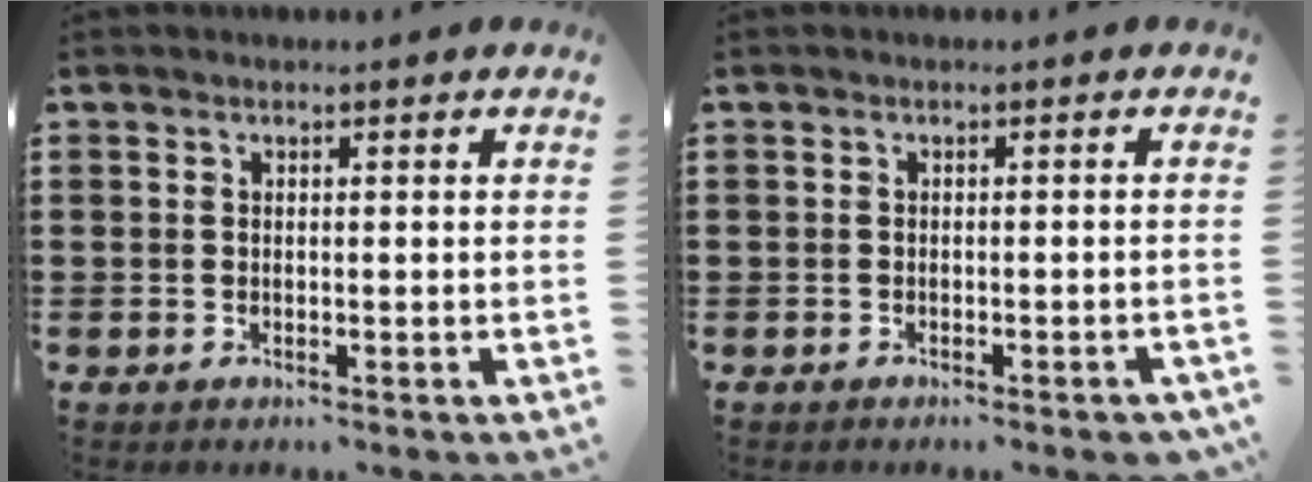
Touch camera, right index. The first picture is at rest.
{"total": 1.0, "force": [-0.9, 0.0, 0.5], "torque": [-0.011, -0.006, -0.016]}